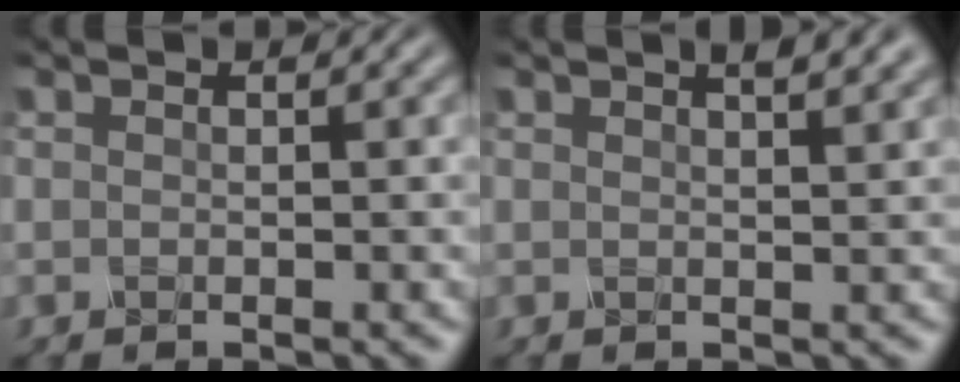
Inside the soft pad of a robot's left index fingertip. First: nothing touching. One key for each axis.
{"total": 3.8, "fx": 2.4, "fy": 1.5, "fz": 2.5, "tx": -0.008, "ty": 0.019, "tz": 0.004}